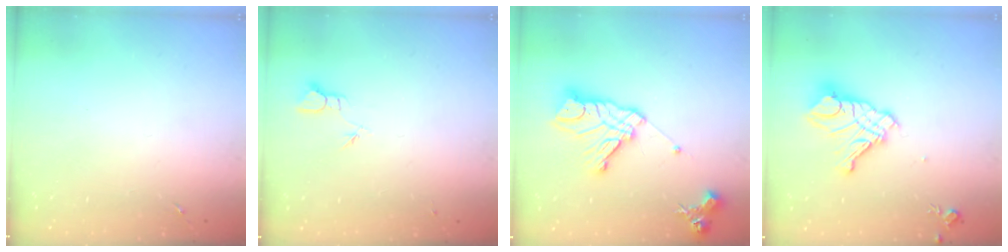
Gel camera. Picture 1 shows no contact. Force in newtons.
{"total": 2.3, "press": 2.3, "slide": 0.1}
{"total": 16.3, "press": 16.2, "slide": 1.4}
{"total": 14.3, "press": 14.2, "slide": 1.6}